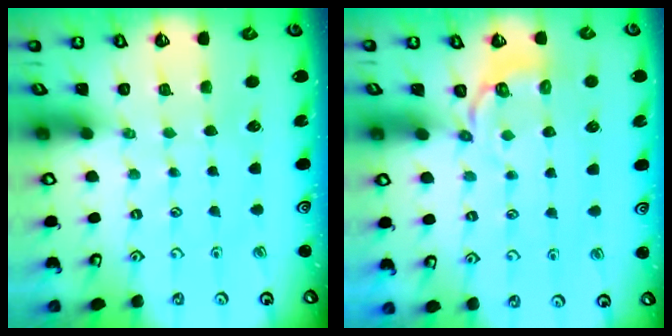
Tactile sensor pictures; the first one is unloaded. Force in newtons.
{"total": 3.5, "press": 2.6, "slide": 2.4}